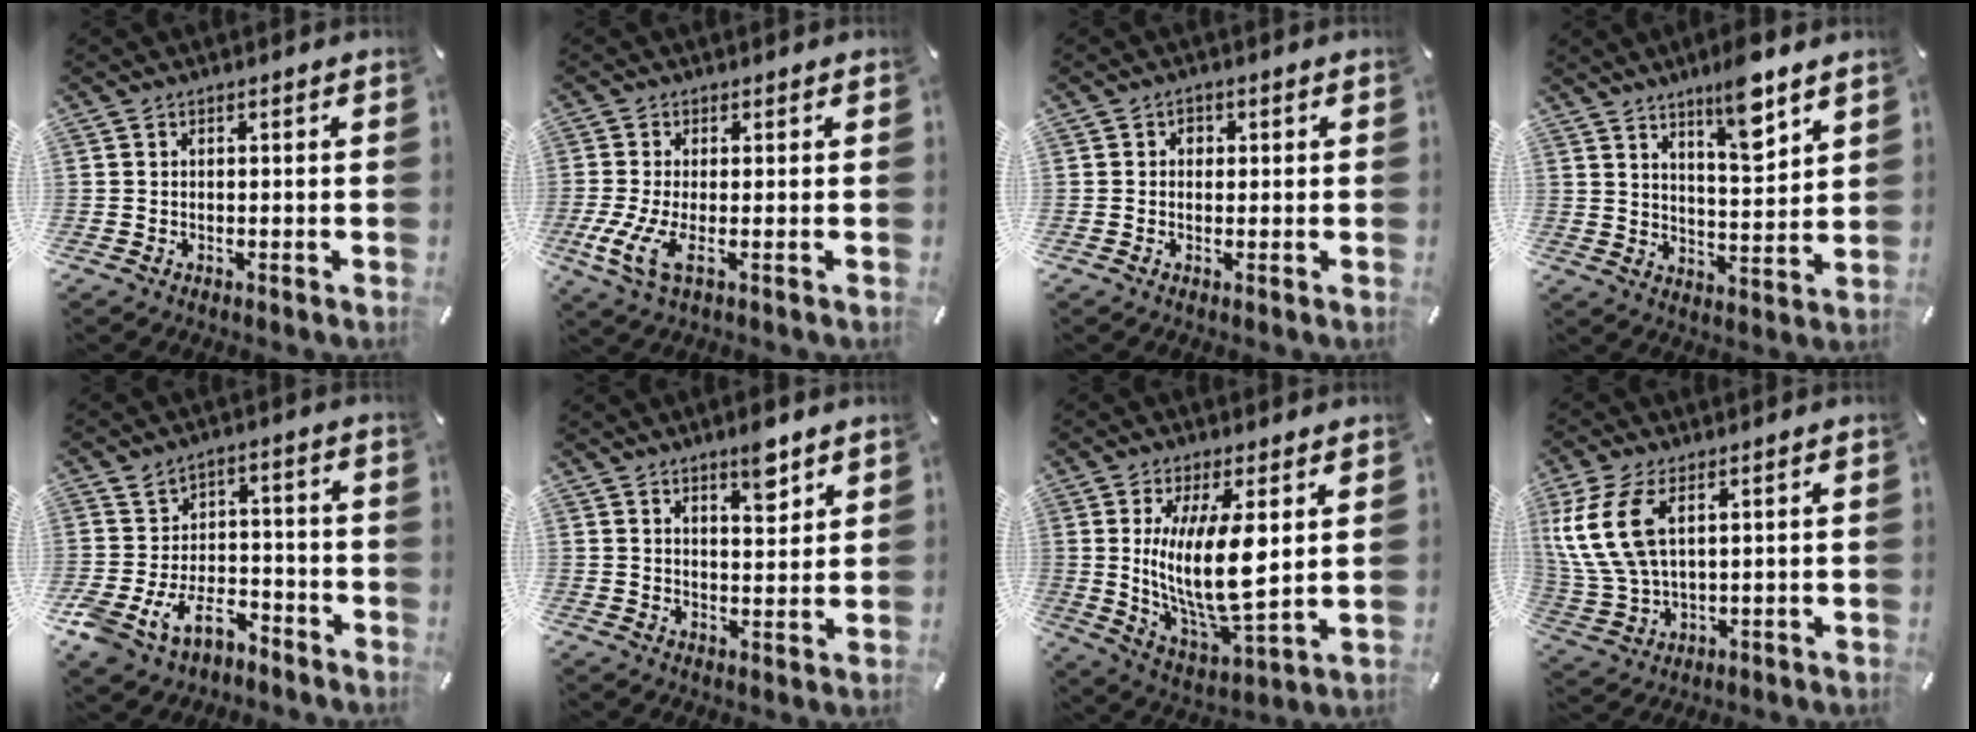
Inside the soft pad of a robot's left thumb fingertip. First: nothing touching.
{"total": 7.0, "force": [-1.2, 2.1, 6.6], "torque": [-0.156, -0.026, -0.022]}
{"total": 1.5, "force": [0.1, 1.4, 0.5], "torque": [-0.004, 0.006, -0.004]}
{"total": 10.2, "force": [7.7, 2.2, 6.3], "torque": [-0.087, -0.052, 0.126]}
{"total": 10.6, "force": [-4.8, 7.3, 6.0], "torque": [-0.105, 0.025, -0.085]}
{"total": 5.8, "force": [4.6, 1.9, 3.1], "torque": [-0.030, -0.033, 0.074]}
{"total": 16.3, "force": [3.2, 6.0, 14.8], "torque": [-0.292, -0.023, 0.051]}
{"total": 12.4, "force": [4.9, 6.8, 9.1], "torque": [-0.219, -0.008, 0.087]}